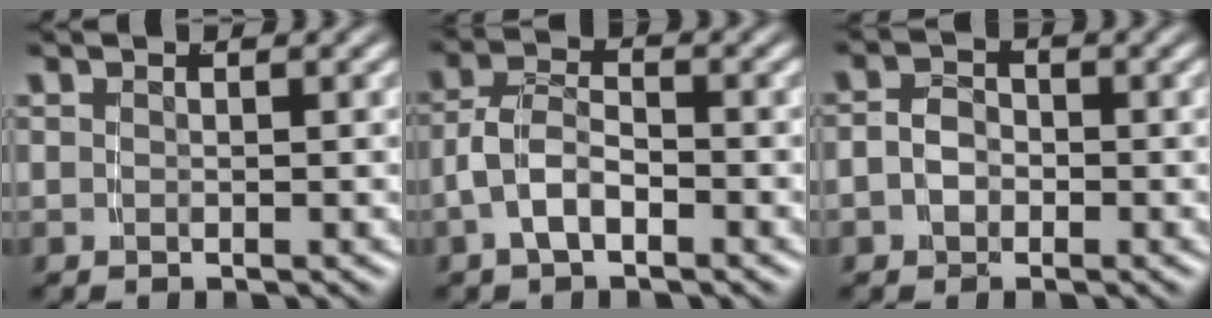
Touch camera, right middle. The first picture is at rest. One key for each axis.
{"total": 3.7, "fx": -1.6, "fy": 2.0, "fz": 2.6, "tx": -0.053, "ty": -0.013, "tz": -0.023}
{"total": 3.2, "fx": -0.9, "fy": 2.7, "fz": 1.5, "tx": -0.039, "ty": -0.015, "tz": -0.012}